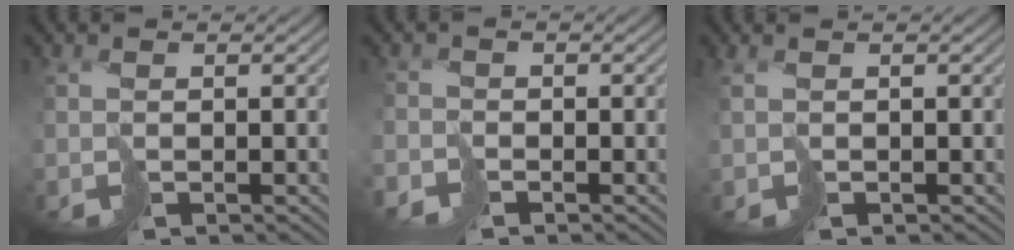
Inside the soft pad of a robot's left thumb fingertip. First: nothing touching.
{"total": 2.2, "force": [-2.0, 0.2, -0.9], "torque": [0.037, -0.001, -0.045]}
{"total": 0.6, "force": [0.1, 0.3, 0.5], "torque": [-0.016, -0.003, 0.003]}